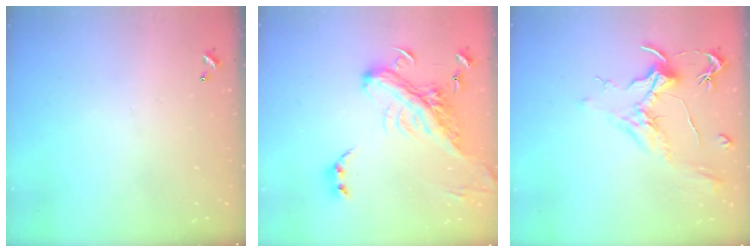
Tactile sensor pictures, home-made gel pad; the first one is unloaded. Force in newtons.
{"total": 7.9, "press": 7.6, "slide": 2.2}
{"total": 2.1, "press": 2.0, "slide": 0.8}